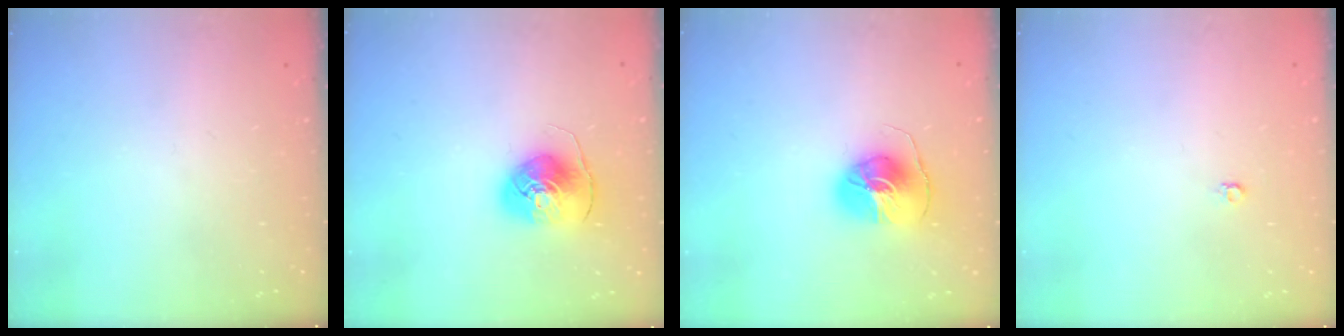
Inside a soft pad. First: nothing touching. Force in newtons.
{"total": 9.2, "press": 9.1, "slide": 1.0}
{"total": 8.7, "press": 8.7, "slide": 0.7}
{"total": 3.5, "press": 3.4, "slide": 0.3}